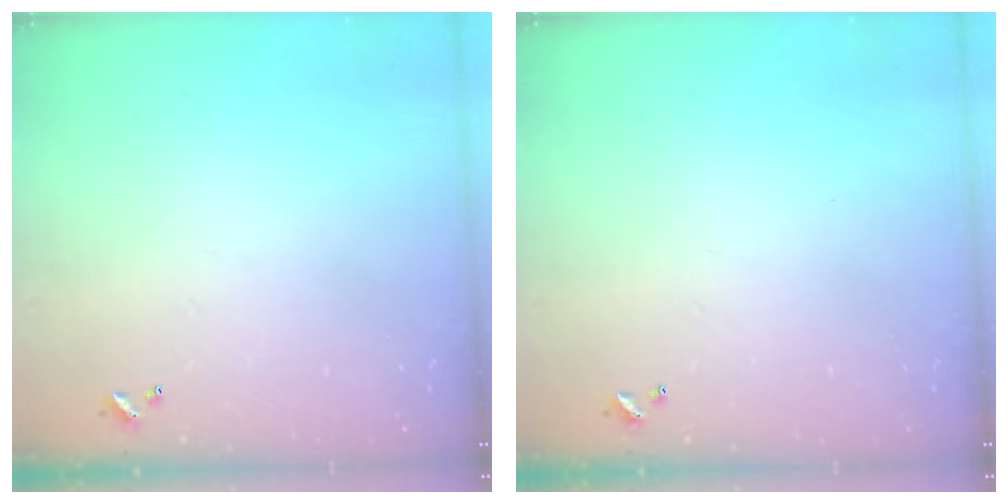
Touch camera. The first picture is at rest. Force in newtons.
{"total": 0.0}